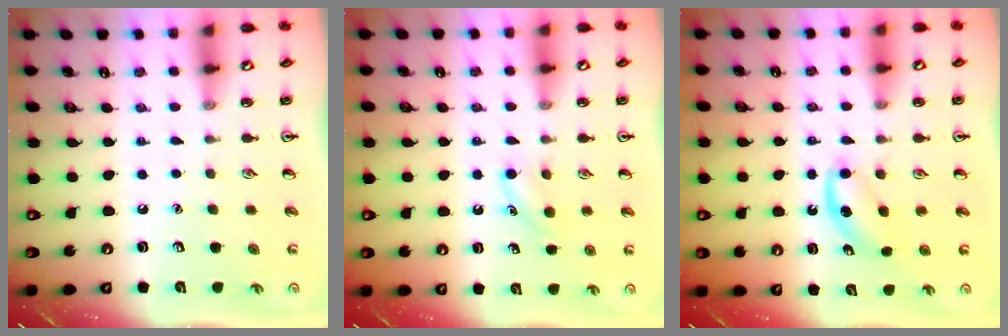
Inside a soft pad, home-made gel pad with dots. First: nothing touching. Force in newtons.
{"total": 4.5, "press": 4.2, "slide": 1.4}
{"total": 3.9, "press": 3.8, "slide": 1.1}